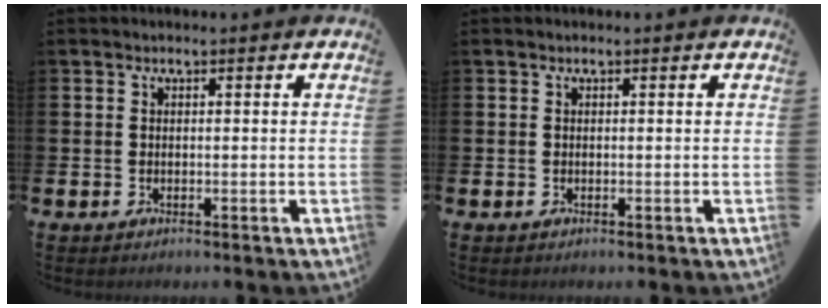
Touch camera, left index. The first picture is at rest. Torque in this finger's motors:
{"motor_torque": [-0.02, 0.02, 0.00, 0.00]}